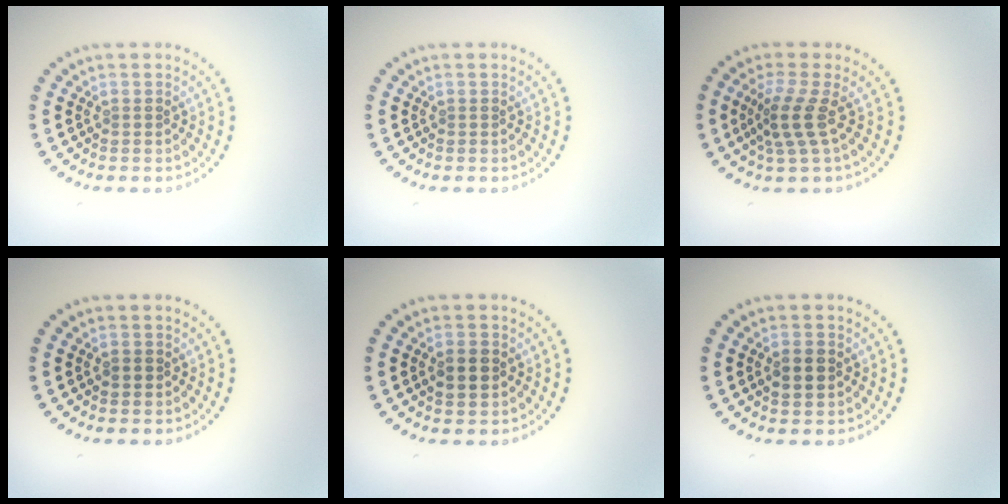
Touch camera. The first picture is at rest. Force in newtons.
{"total": 0.0}
{"total": 2.8, "press": 2.2, "slide": 1.8}
{"total": 0.8, "press": 0.8, "slide": 0.1}
{"total": 2.4, "press": 2.4, "slide": 0.1}
{"total": 2.4, "press": 2.4, "slide": 0.1}